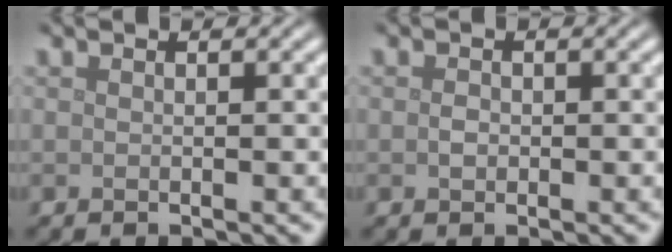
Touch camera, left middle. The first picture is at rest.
{"total": 0.8, "force": [-0.1, 0.6, 0.5], "torque": [-0.011, -0.001, -0.004]}